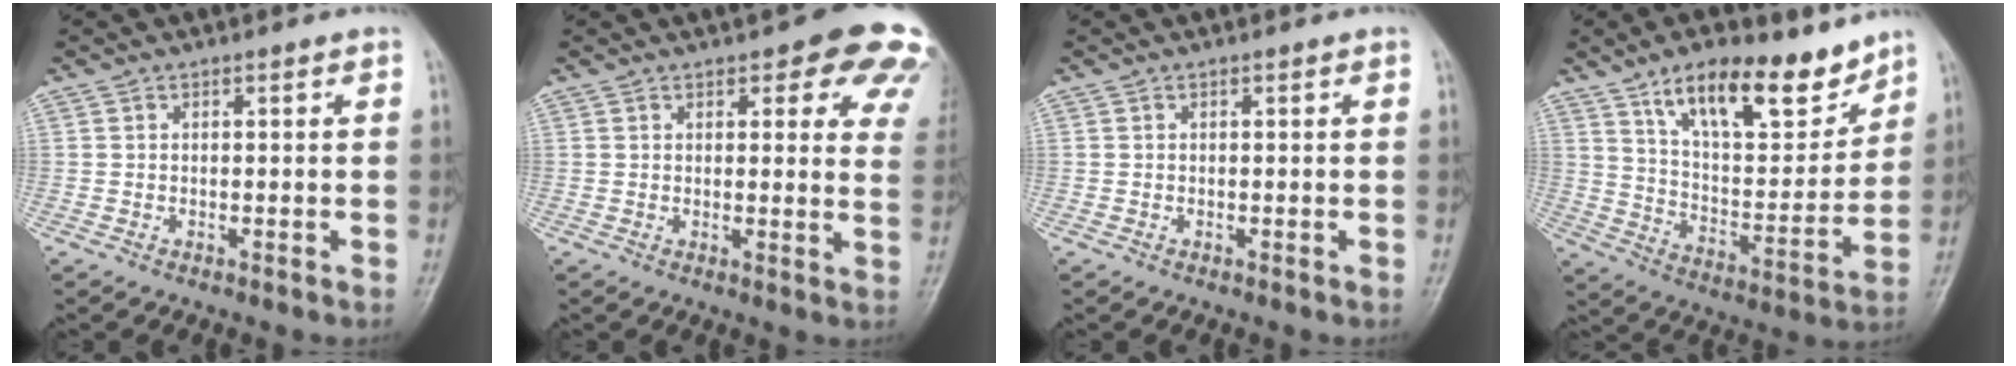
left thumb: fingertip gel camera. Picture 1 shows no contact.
{"total": 13.5, "force": [8.7, 5.3, 8.8], "torque": [-0.050, -0.030, 0.079]}
{"total": 0.0}
{"total": 18.3, "force": [12.3, 7.2, 11.3], "torque": [-0.134, -0.073, 0.212]}